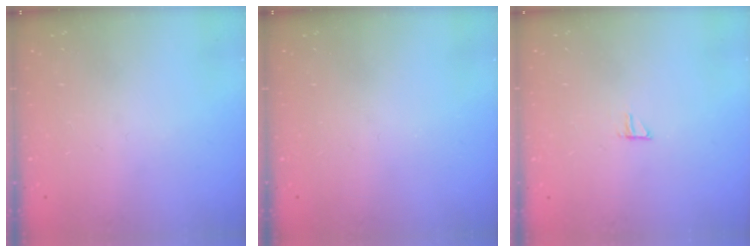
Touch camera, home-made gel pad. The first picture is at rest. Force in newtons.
{"total": 0.0}
{"total": 5.4, "press": 5.4, "slide": 0.5}